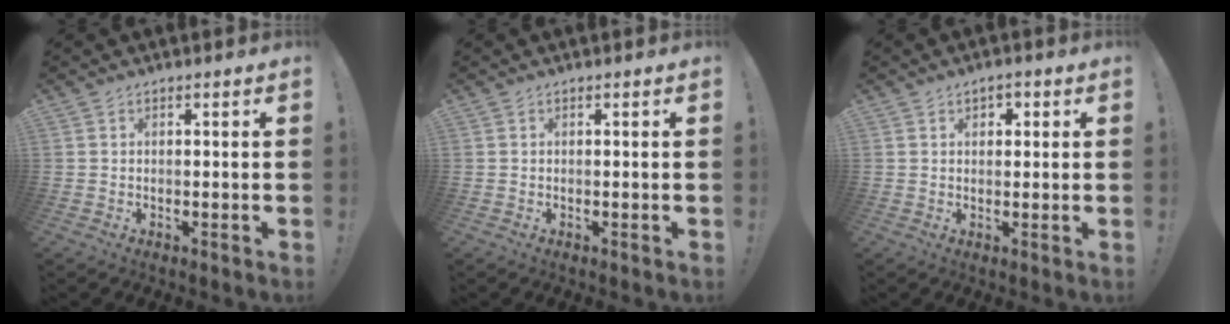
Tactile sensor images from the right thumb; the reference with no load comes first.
{"total": 0.0}
{"total": 1.8, "force": [0.5, 1.4, 1.0], "torque": [-0.004, 0.000, 0.004]}